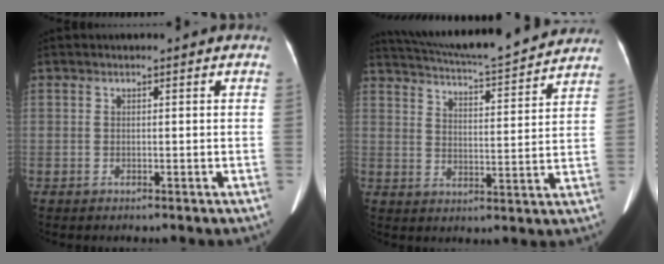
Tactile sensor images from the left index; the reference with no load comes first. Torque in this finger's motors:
{"motor_torque": [0.16, -0.50, -0.01, 0.04]}